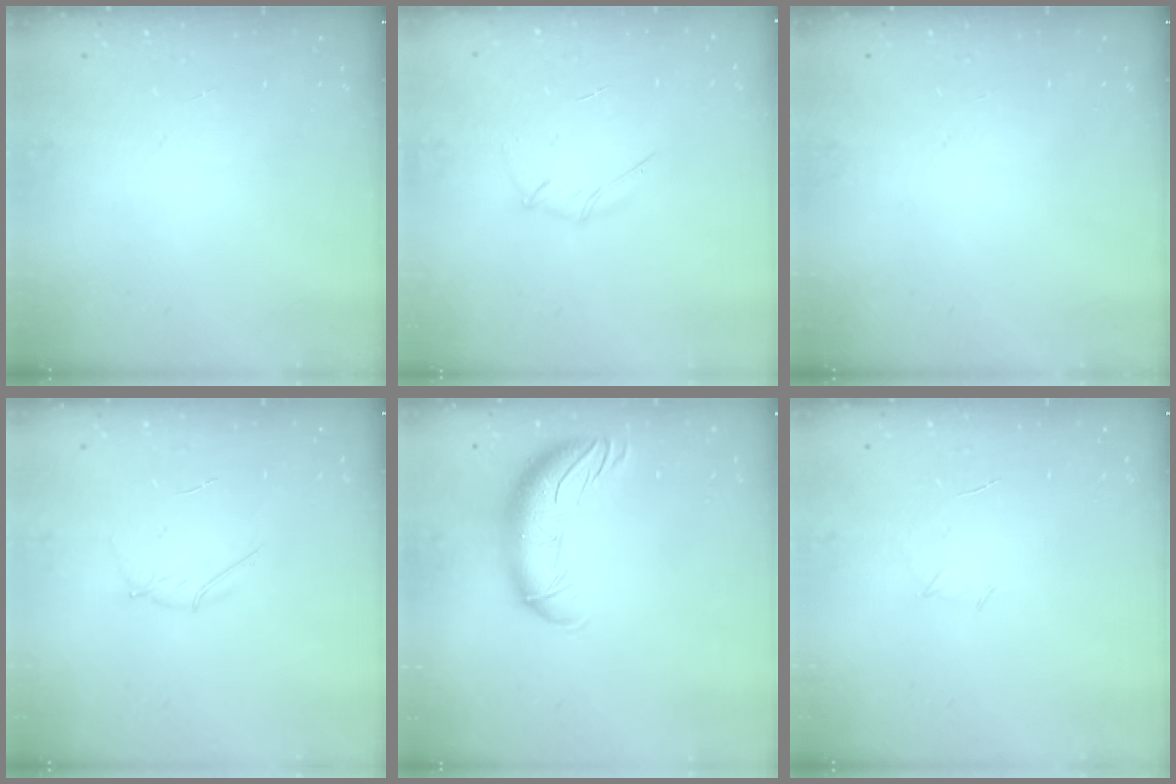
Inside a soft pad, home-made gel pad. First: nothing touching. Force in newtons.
{"total": 3.3, "press": 3.2, "slide": 0.9}
{"total": 0.0}
{"total": 3.6, "press": 3.5, "slide": 0.9}
{"total": 12.4, "press": 12.0, "slide": 2.9}
{"total": 3.2, "press": 3.1, "slide": 0.8}